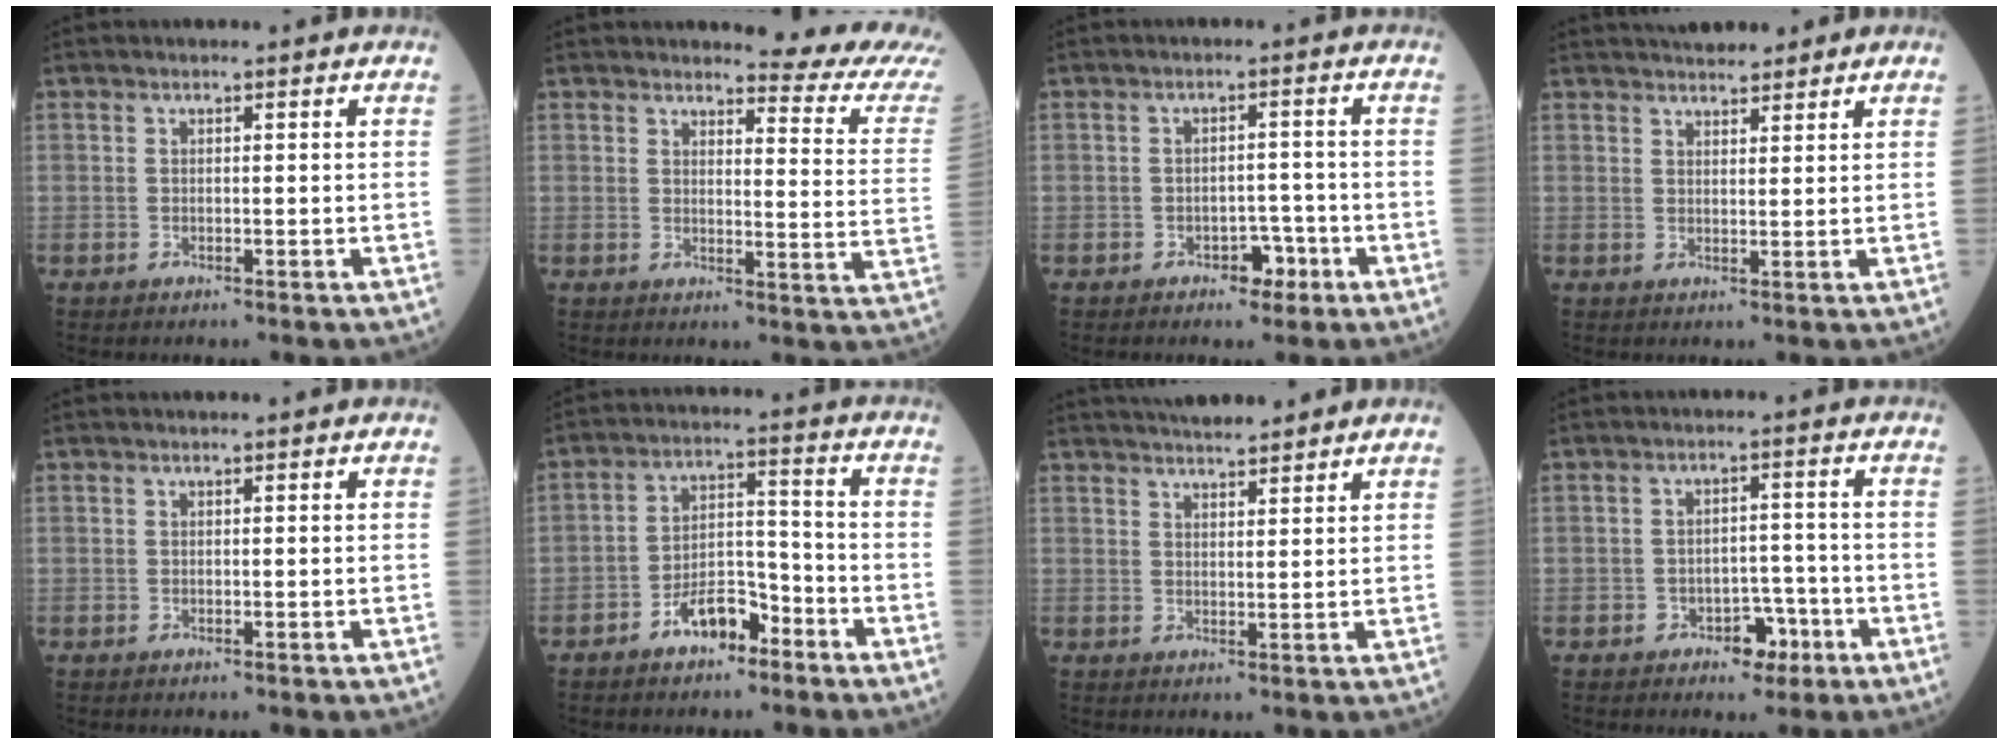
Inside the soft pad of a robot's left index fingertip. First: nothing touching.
{"total": 10.2, "force": [10.0, -1.0, 1.7], "torque": [-0.015, -0.086, 0.098]}
{"total": 3.2, "force": [-1.9, 1.9, 1.7], "torque": [-0.015, 0.008, -0.026]}
{"total": 6.1, "force": [5.5, 1.6, 2.2], "torque": [-0.024, 0.024, 0.077]}
{"total": 0.0}
{"total": 6.9, "force": [-4.6, 3.2, 4.1], "torque": [-0.071, 0.019, -0.084]}
{"total": 7.8, "force": [7.2, 0.7, 3.0], "torque": [-0.044, 0.021, 0.105]}
{"total": 4.3, "force": [-2.5, 2.8, 2.2], "torque": [-0.022, 0.014, -0.034]}